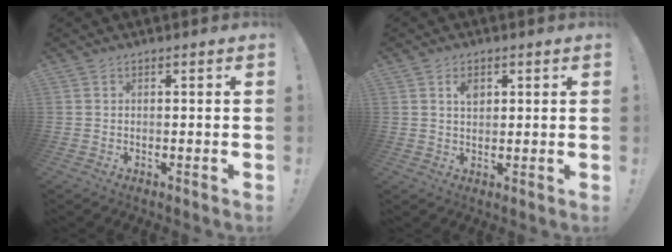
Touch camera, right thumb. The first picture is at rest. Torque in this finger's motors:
{"motor_torque": [0.19, 0.57, 0.38, 0.14, 0.02]}